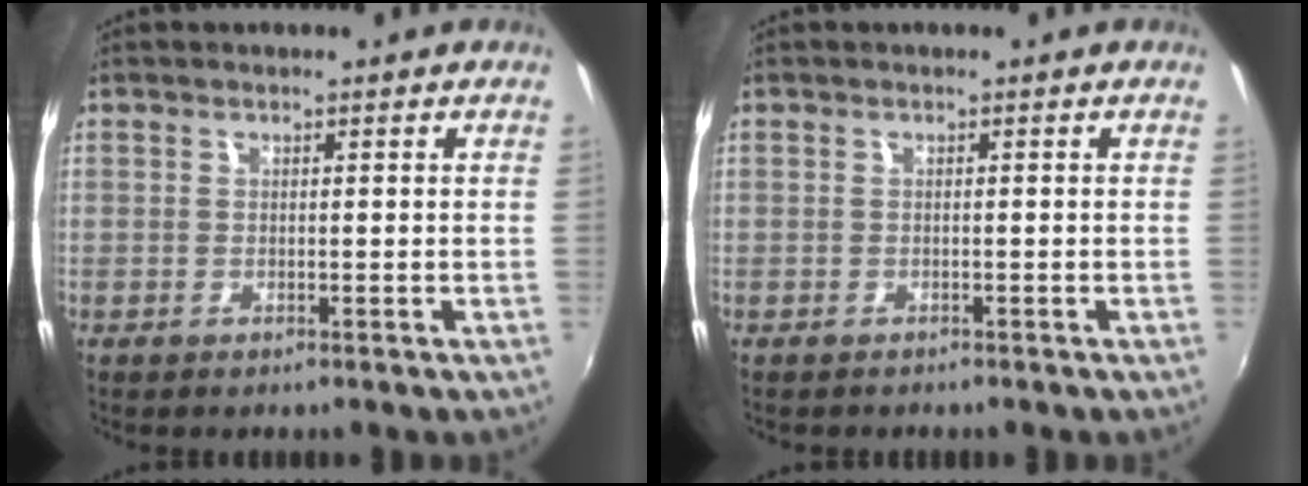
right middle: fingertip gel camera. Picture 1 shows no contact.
{"total": 0.5, "force": [-0.5, 0.2, -0.1], "torque": [-0.002, -0.001, -0.008]}